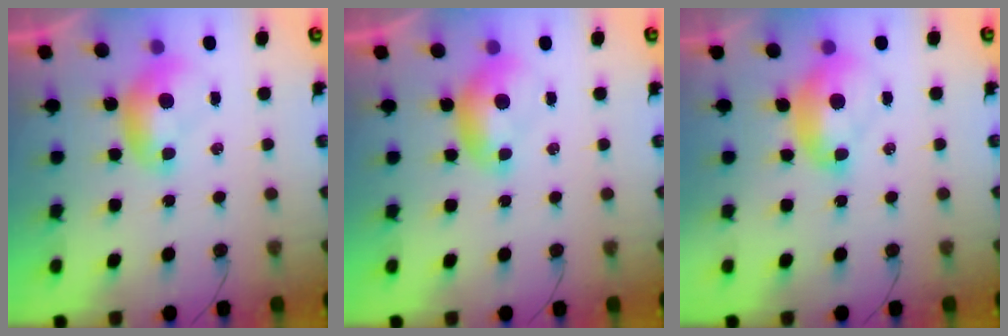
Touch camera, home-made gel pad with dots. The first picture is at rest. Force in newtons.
{"total": 0.0}
{"total": 2.2, "press": 2.1, "slide": 0.6}